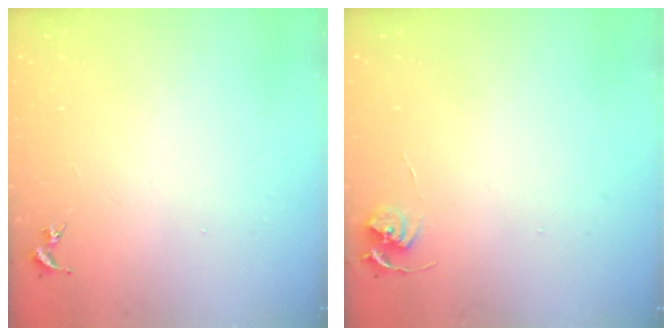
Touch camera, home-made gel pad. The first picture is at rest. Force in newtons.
{"total": 5.3, "press": 5.2, "slide": 0.6}